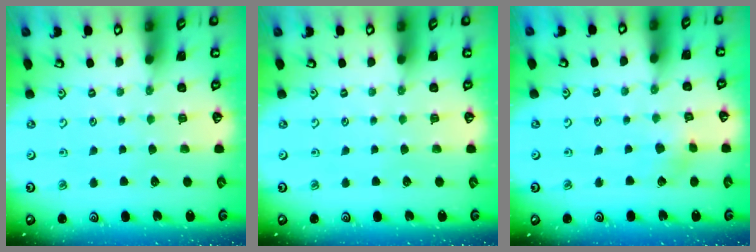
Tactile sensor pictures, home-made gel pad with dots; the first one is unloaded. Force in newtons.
{"total": 0.0}
{"total": 3.1, "press": 3.0, "slide": 0.6}